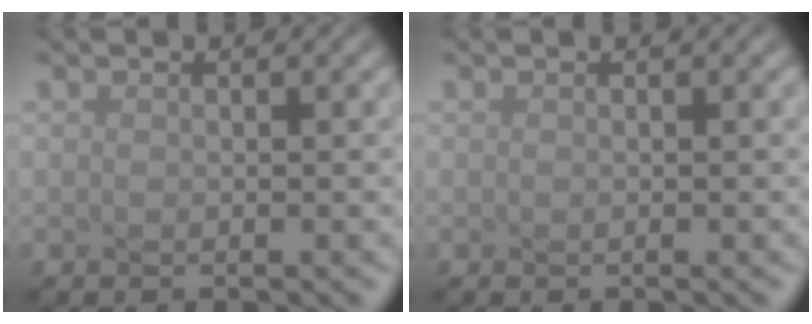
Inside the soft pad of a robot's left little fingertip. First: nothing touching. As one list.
[{"total": 0.0}]